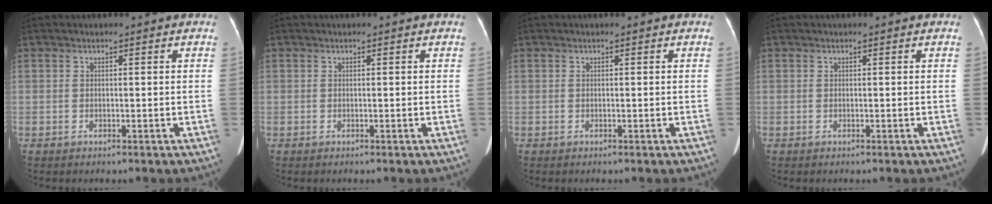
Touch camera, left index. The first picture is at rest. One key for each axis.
{"total": 0.0}
{"total": 0.0}
{"total": 0.0}